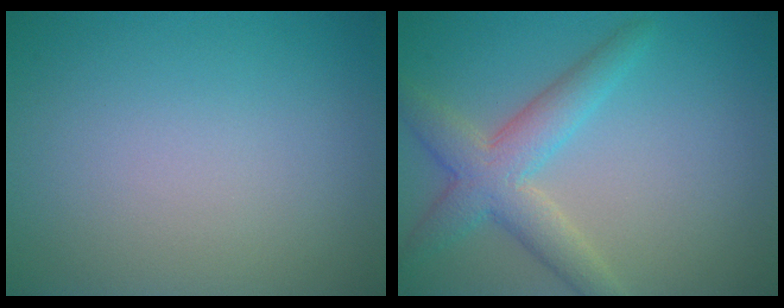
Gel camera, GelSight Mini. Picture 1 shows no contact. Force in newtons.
{"total": 4.6, "press": 4.6, "slide": 0.3}